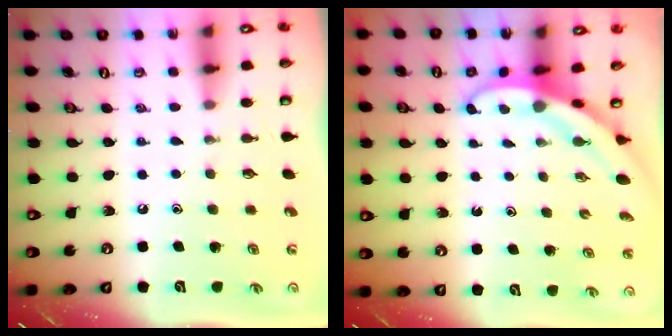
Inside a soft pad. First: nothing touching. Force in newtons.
{"total": 3.8, "press": 3.8, "slide": 0.1}